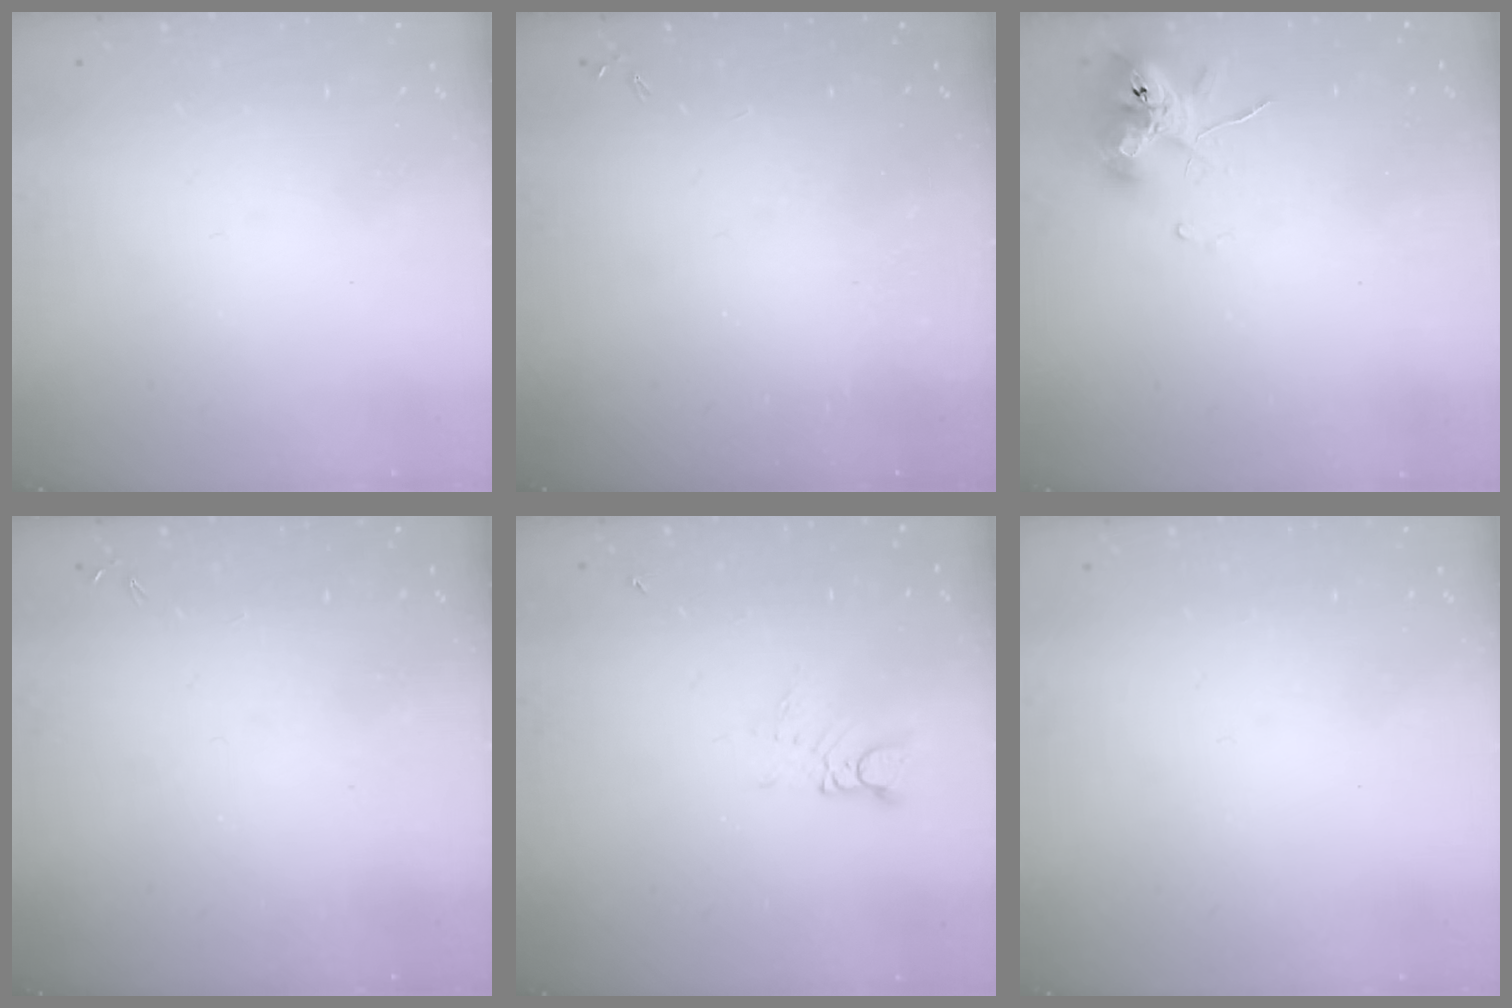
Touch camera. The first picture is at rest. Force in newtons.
{"total": 0.0}
{"total": 9.4, "press": 9.3, "slide": 1.4}
{"total": 0.0}
{"total": 2.9, "press": 2.9, "slide": 0.3}
{"total": 0.0}